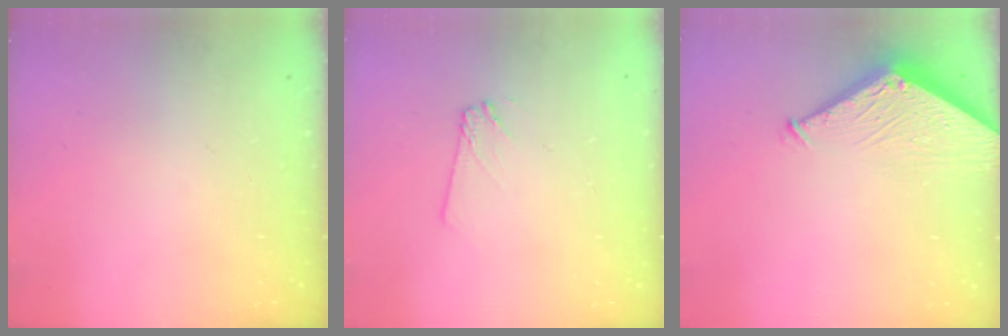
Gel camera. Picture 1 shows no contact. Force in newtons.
{"total": 2.9, "press": 2.9, "slide": 0.4}
{"total": 6.3, "press": 6.3, "slide": 0.4}